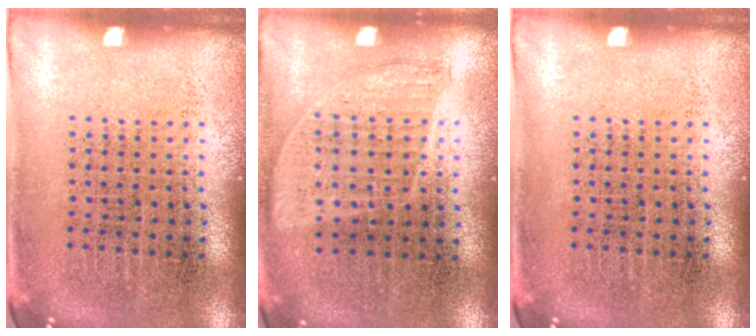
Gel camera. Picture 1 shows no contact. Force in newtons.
{"total": 0.9, "press": 0.8, "slide": 0.4}
{"total": 0.0}